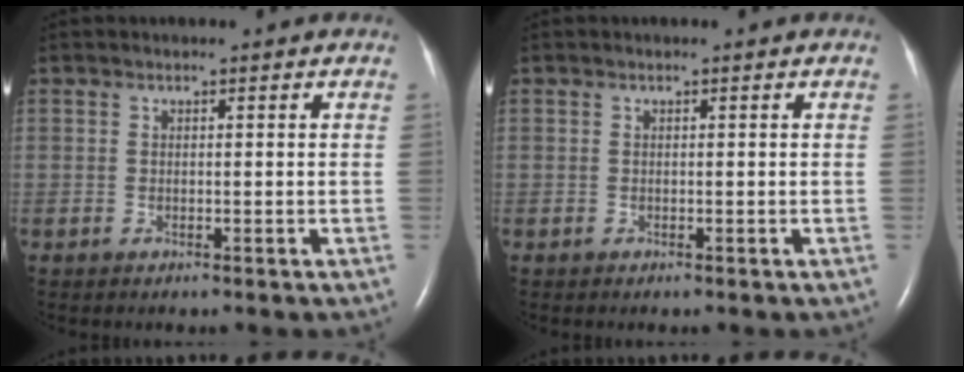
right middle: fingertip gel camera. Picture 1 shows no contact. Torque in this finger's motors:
{"motor_torque": [-0.14, -0.16, 0.00, 0.00]}